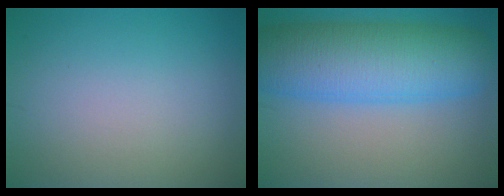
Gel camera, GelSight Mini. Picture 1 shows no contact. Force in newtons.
{"total": 10.9, "press": 10.9, "slide": 0.2}